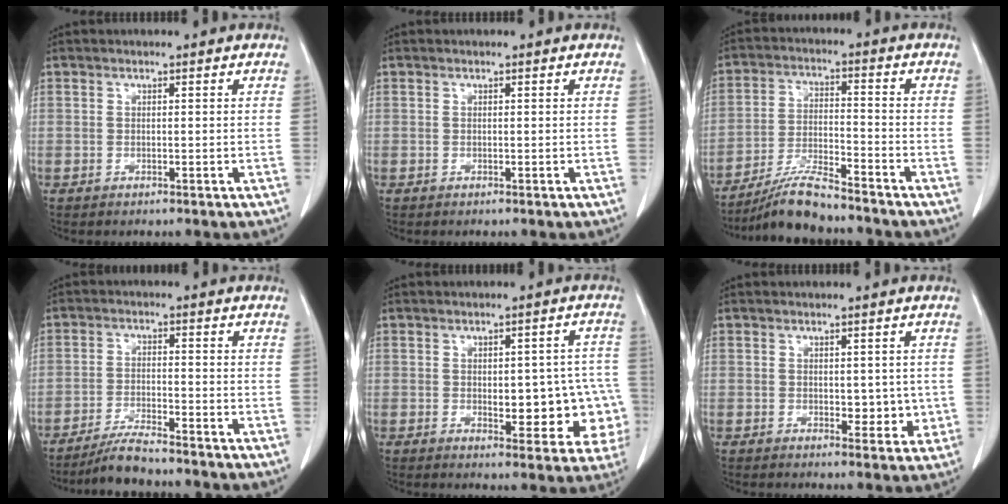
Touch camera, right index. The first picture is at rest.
{"total": 0.0}
{"total": 8.8, "force": [-7.8, 0.5, 4.1], "torque": [-0.079, -0.014, -0.144]}
{"total": 5.6, "force": [-5.1, 0.1, 2.3], "torque": [-0.042, -0.018, -0.095]}
{"total": 11.8, "force": [-1.9, 5.5, 10.2], "torque": [-0.109, 0.020, -0.010]}
{"total": 3.9, "force": [-0.2, 2.3, 3.2], "torque": [-0.031, -0.004, 0.005]}